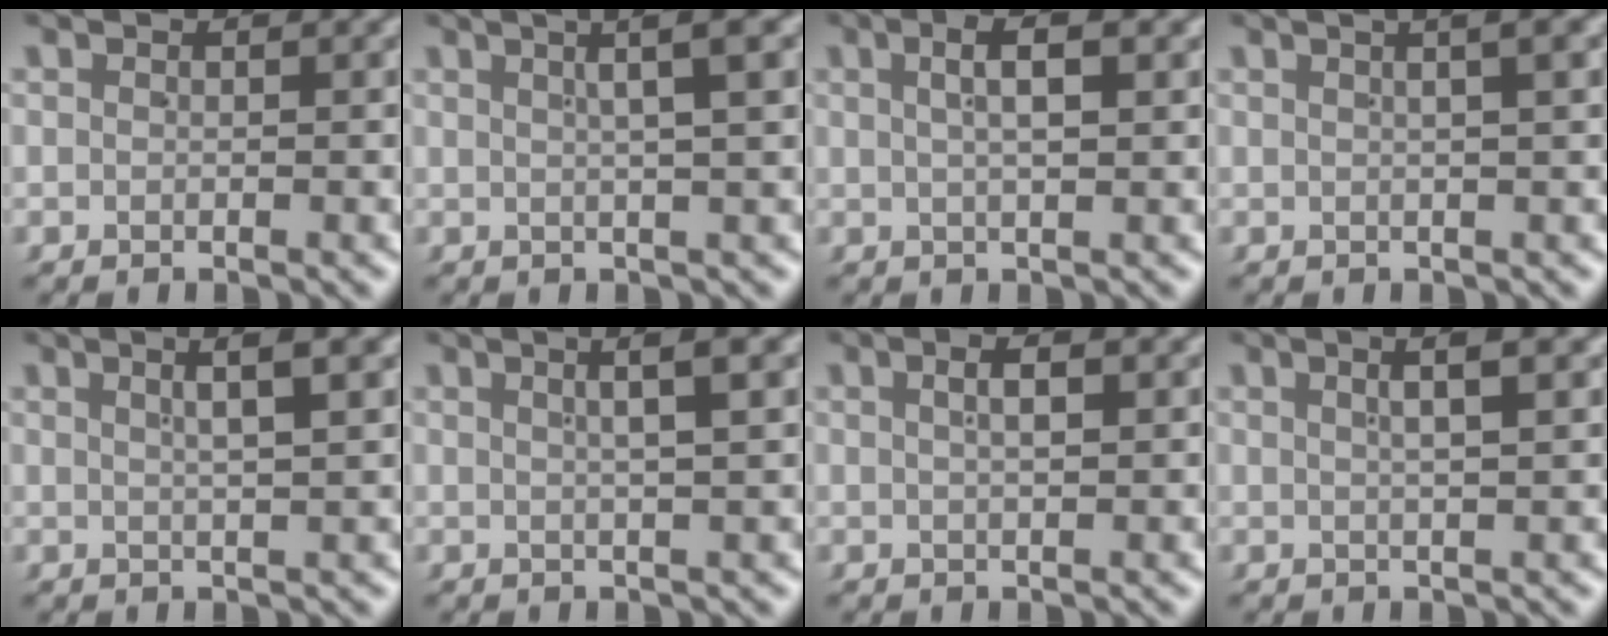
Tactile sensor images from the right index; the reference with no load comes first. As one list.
[{"total": 4.3, "force": [2.2, -0.1, 3.7], "torque": [-0.039, 0.023, 0.031]}, {"total": 3.2, "force": [1.4, 0.5, 2.8], "torque": [-0.036, 0.013, 0.022]}, {"total": 3.8, "force": [1.8, 0.7, 3.3], "torque": [-0.031, 0.026, 0.021]}, {"total": 3.1, "force": [1.7, -0.5, 2.5], "torque": [-0.030, 0.014, 0.030]}, {"total": 3.4, "force": [1.7, -0.4, 3.0], "torque": [-0.034, 0.017, 0.026]}, {"total": 2.2, "force": [0.7, 0.4, 2.0], "torque": [-0.019, 0.008, 0.011]}, {"total": 2.6, "force": [1.4, -0.4, 2.2], "torque": [-0.027, 0.012, 0.025]}]